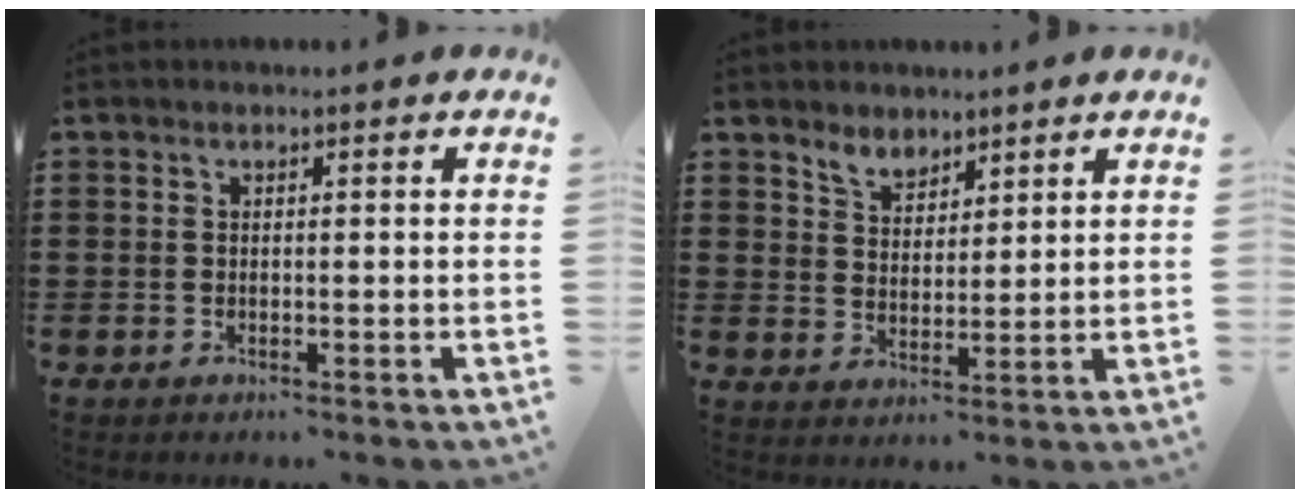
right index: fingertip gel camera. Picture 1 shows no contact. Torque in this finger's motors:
{"motor_torque": [0.01, 0.00, 0.04, 0.05]}